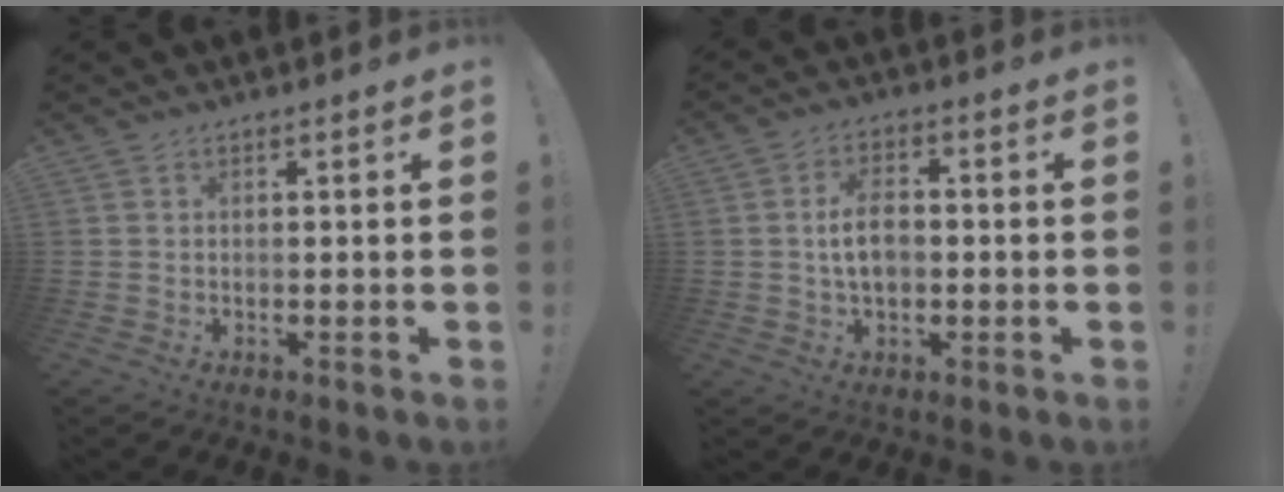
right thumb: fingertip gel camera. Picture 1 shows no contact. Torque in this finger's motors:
{"motor_torque": [-0.09, 0.28, -0.05, -0.04, 0.03]}